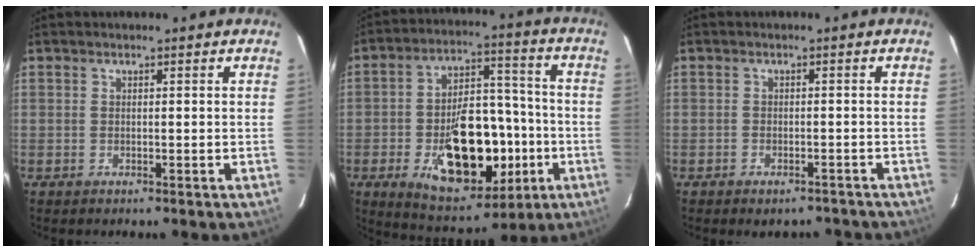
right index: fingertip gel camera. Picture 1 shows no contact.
{"total": 20.7, "force": [-5.9, 11.5, 16.1], "torque": [-0.281, 0.017, -0.070]}
{"total": 6.0, "force": [-5.1, 2.5, 2.0], "torque": [-0.037, 0.001, -0.061]}